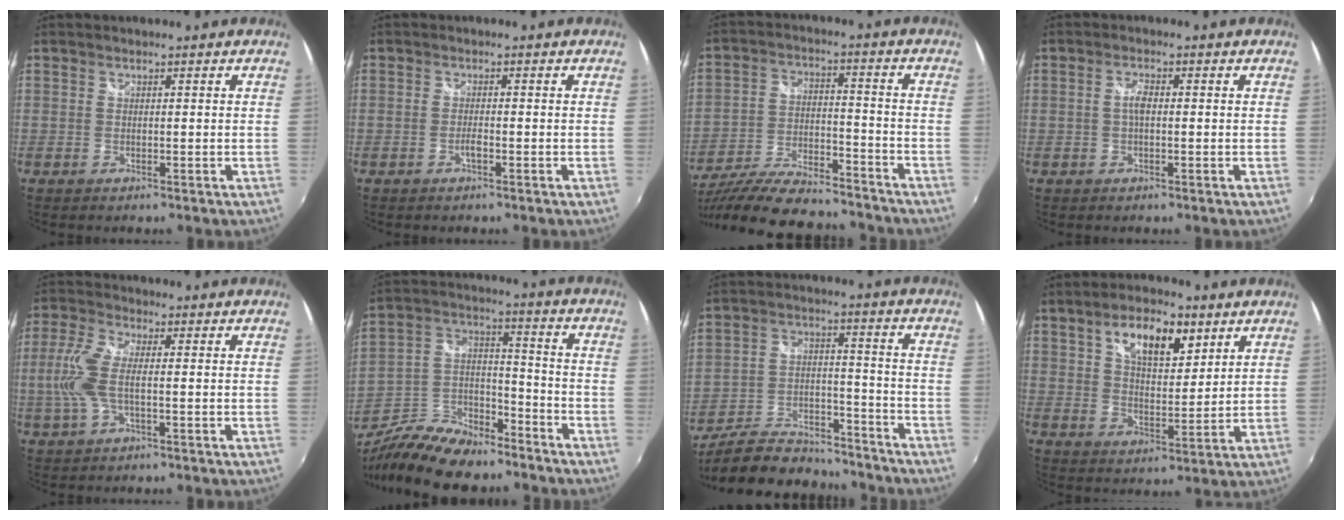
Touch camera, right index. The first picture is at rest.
{"total": 1.5, "force": [-0.7, 0.3, 1.3], "torque": [-0.028, -0.001, -0.014]}
{"total": 22.7, "force": [-19.2, 5.5, 10.6], "torque": [-0.208, -0.037, -0.301]}
{"total": 2.1, "force": [-0.1, 0.9, 2.0], "torque": [-0.039, 0.004, -0.004]}
{"total": 8.4, "force": [-0.5, 2.9, 7.8], "torque": [-0.179, 0.003, -0.011]}
{"total": 19.5, "force": [-15.0, 7.8, 9.9], "torque": [-0.214, -0.001, -0.256]}
{"total": 19.8, "force": [-16.7, 7.3, 7.6], "torque": [-0.155, 0.013, -0.245]}
{"total": 10.7, "force": [5.6, 4.9, 7.7], "torque": [-0.129, 0.011, 0.094]}